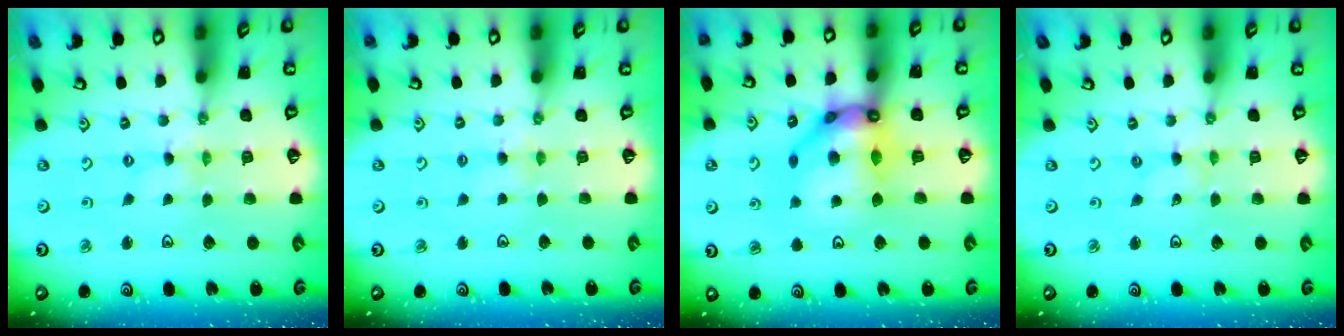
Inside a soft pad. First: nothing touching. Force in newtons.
{"total": 3.0, "press": 2.9, "slide": 0.4}
{"total": 14.5, "press": 14.4, "slide": 1.3}
{"total": 0.0}